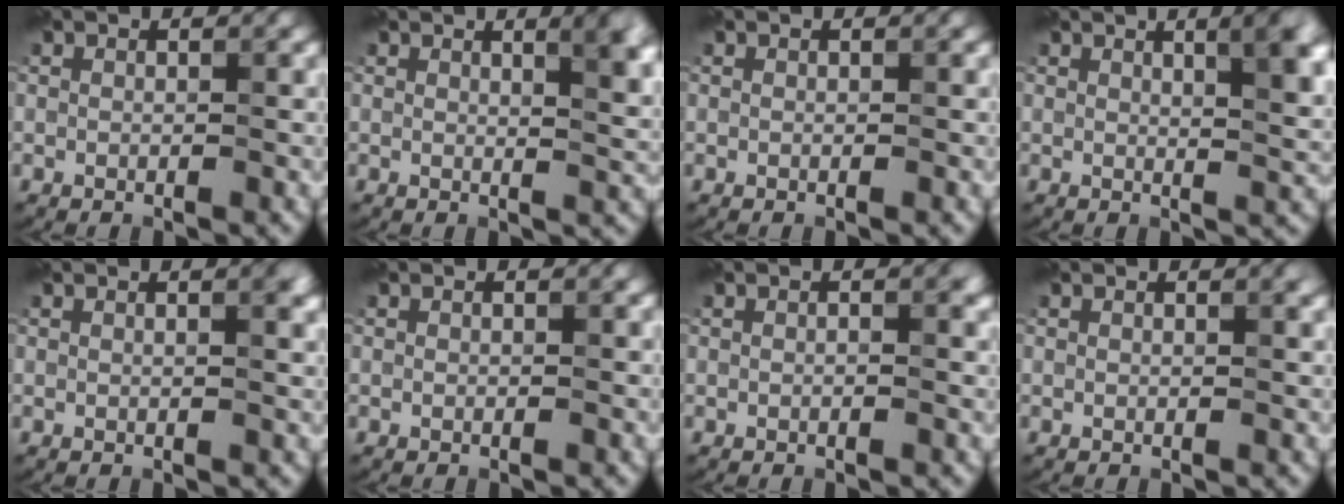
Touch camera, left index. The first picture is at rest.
{"total": 5.0, "force": [2.1, 1.8, 4.1], "torque": [-0.027, 0.009, 0.022]}
{"total": 0.0}
{"total": 5.9, "force": [2.4, 1.9, 5.1], "torque": [-0.037, 0.011, 0.025]}
{"total": 1.9, "force": [0.8, 0.6, 1.6], "torque": [-0.010, 0.006, 0.007]}
{"total": 0.0}
{"total": 0.9, "force": [0.0, 0.2, 0.8], "torque": [-0.013, 0.000, 0.001]}
{"total": 1.1, "force": [0.7, 0.3, 0.7], "torque": [-0.003, 0.004, 0.007]}